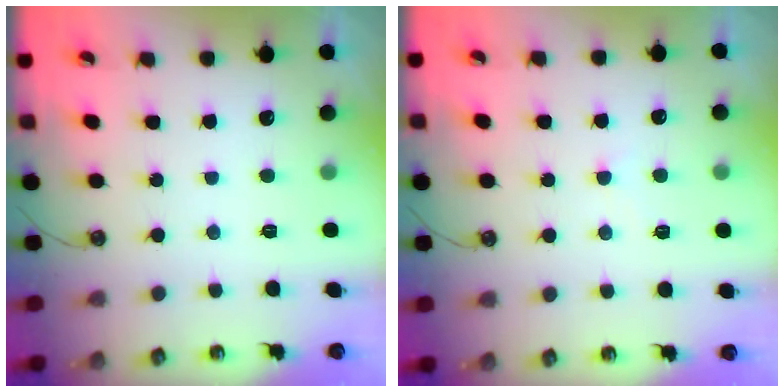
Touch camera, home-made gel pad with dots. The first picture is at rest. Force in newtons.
{"total": 0.8, "press": 0.6, "slide": 0.6}